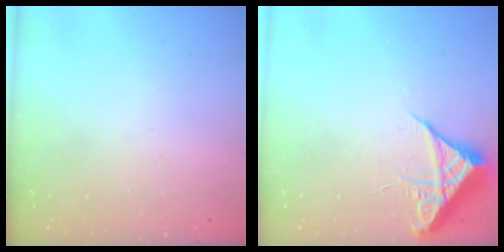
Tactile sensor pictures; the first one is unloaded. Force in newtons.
{"total": 6.7, "press": 6.7, "slide": 0.5}